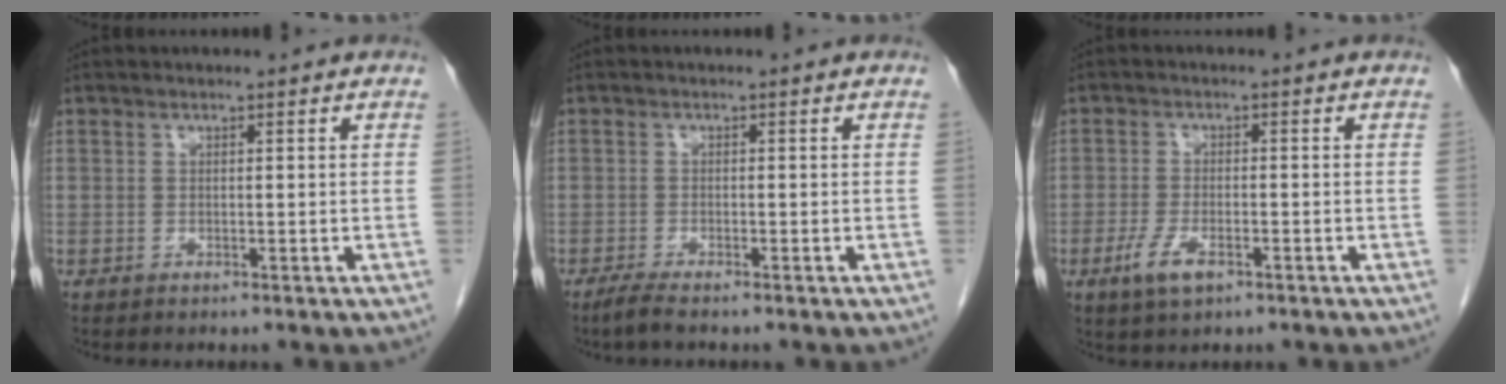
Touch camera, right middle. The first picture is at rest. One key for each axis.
{"total": 2.0, "fx": -1.6, "fy": -0.1, "fz": 1.2, "tx": -0.035, "ty": -0.007, "tz": -0.035}
{"total": 4.4, "fx": -2.2, "fy": 1.6, "fz": 3.4, "tx": -0.075, "ty": -0.005, "tz": -0.038}